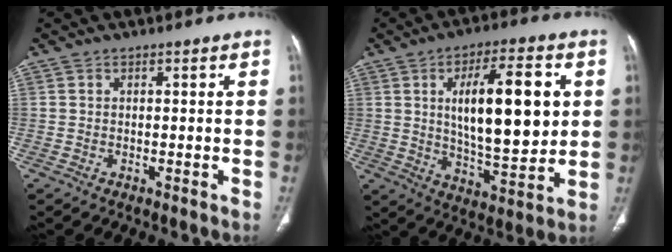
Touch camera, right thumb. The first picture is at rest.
{"total": 18.8, "force": [3.6, 7.0, 17.0], "torque": [-0.245, -0.018, 0.064]}